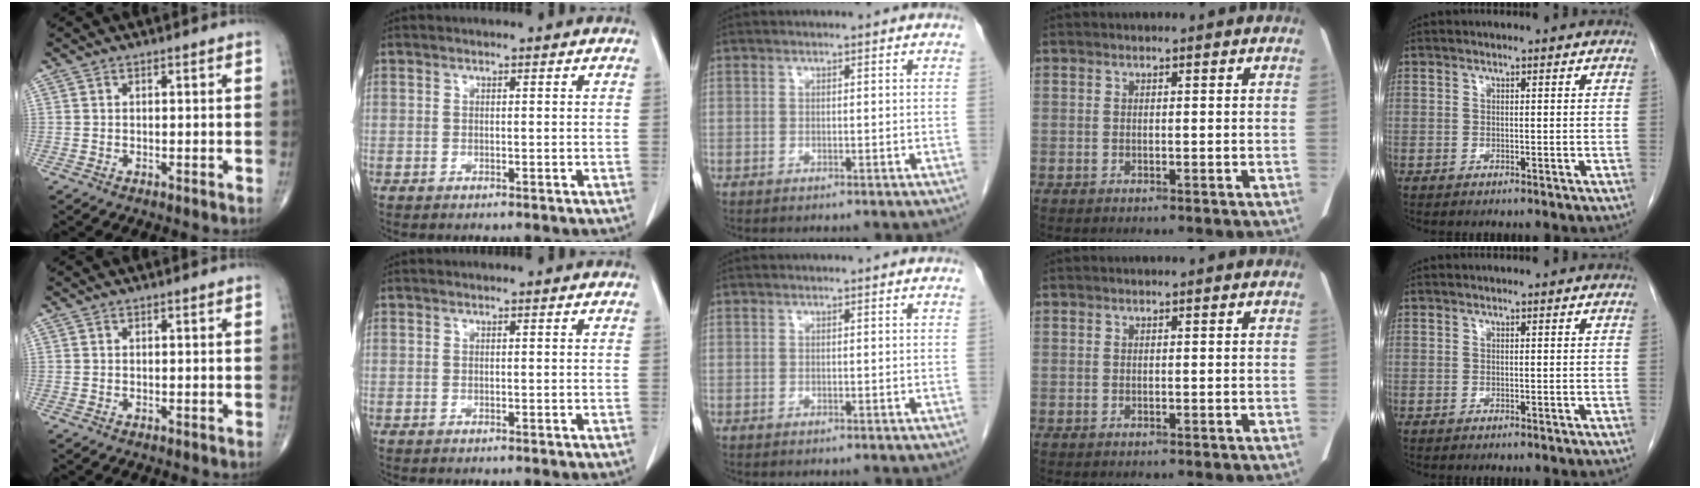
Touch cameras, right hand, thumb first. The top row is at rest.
{}